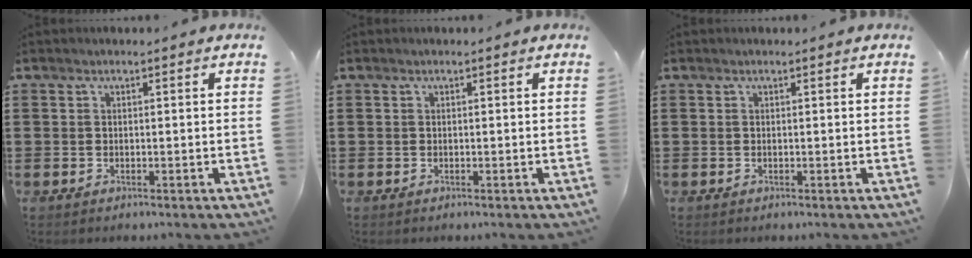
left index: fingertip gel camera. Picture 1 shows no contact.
{"total": 0.0}
{"total": 0.0}